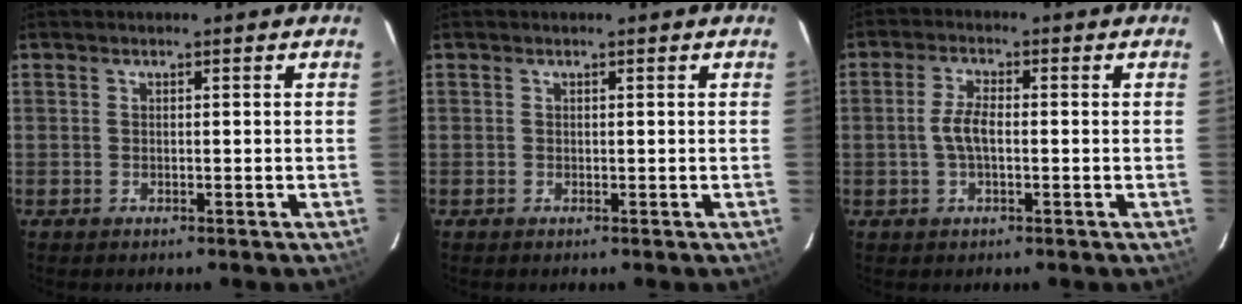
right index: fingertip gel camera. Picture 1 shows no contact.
{"total": 0.0}
{"total": 4.1, "force": [-0.6, 1.5, 3.8], "torque": [-0.081, 0.005, -0.012]}